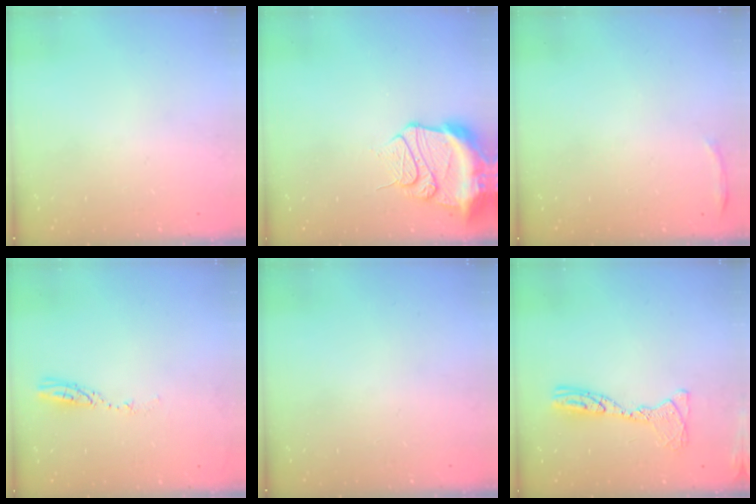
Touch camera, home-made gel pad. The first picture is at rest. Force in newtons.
{"total": 14.0, "press": 13.9, "slide": 1.7}
{"total": 4.0, "press": 3.7, "slide": 1.6}
{"total": 4.0, "press": 3.9, "slide": 0.5}
{"total": 0.0}
{"total": 12.2, "press": 12.1, "slide": 1.3}